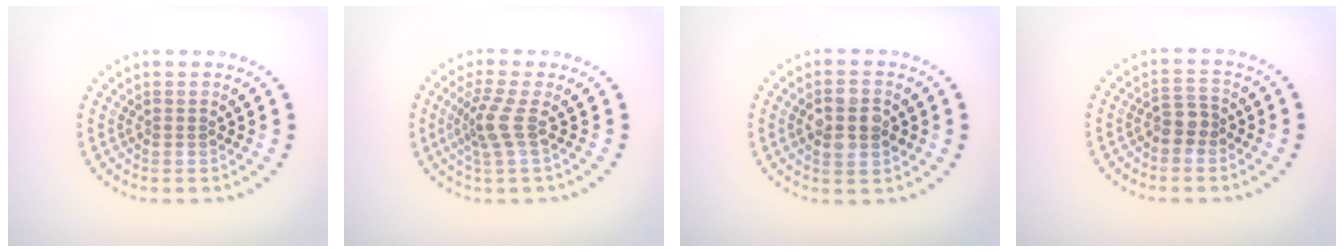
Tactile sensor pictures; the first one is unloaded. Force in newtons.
{"total": 2.6, "press": 1.9, "slide": 1.8}
{"total": 3.8, "press": 3.8, "slide": 0.2}
{"total": 2.0, "press": 1.8, "slide": 0.8}